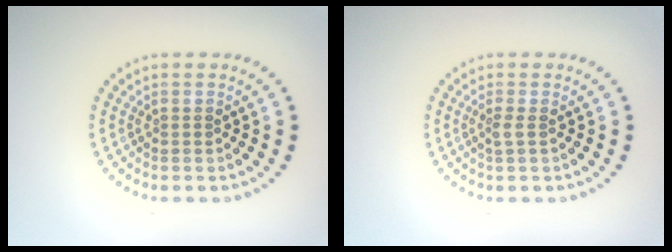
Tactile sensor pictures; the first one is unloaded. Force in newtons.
{"total": 0.9, "press": 0.7, "slide": 0.6}